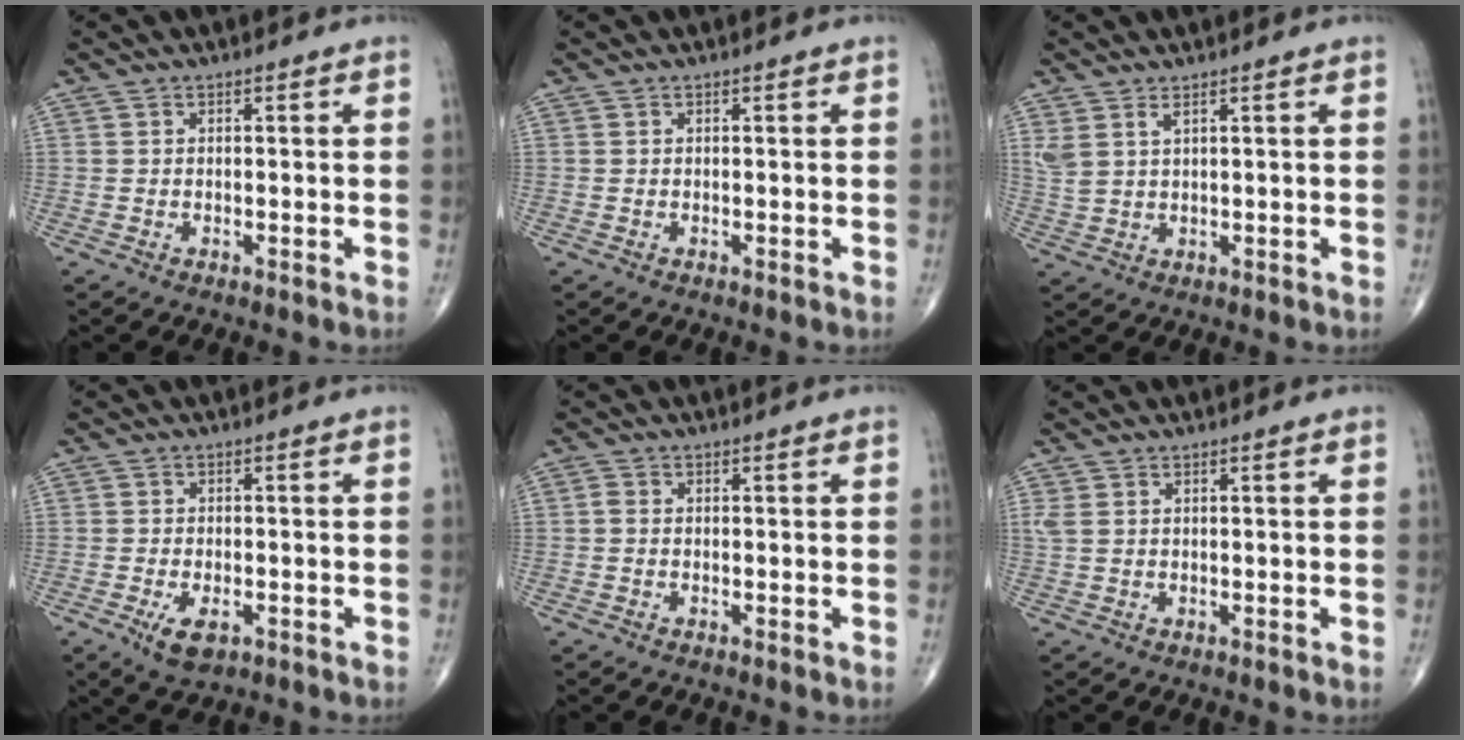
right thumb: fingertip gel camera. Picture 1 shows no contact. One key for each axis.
{"total": 0.0}
{"total": 3.4, "fx": 2.0, "fy": 1.2, "fz": 2.5, "tx": -0.060, "ty": -0.004, "tz": 0.051}
{"total": 4.5, "fx": -2.0, "fy": 2.2, "fz": 3.4, "tx": -0.060, "ty": -0.003, "tz": -0.029}
{"total": 0.8, "fx": -0.2, "fy": 0.6, "fz": 0.5, "tx": -0.009, "ty": 0.000, "tz": -0.006}
{"total": 1.3, "fx": 0.6, "fy": 0.7, "fz": 0.9, "tx": -0.028, "ty": 0.012, "tz": 0.020}